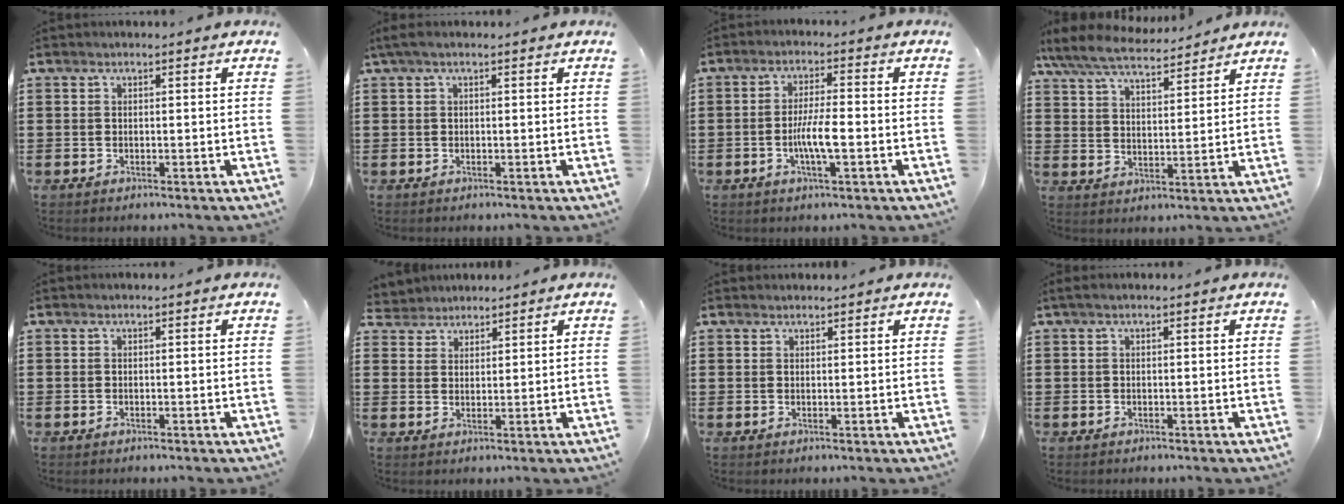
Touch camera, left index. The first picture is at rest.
{"total": 1.2, "force": [0.0, 0.2, 1.1], "torque": [-0.021, -0.001, 0.001]}
{"total": 5.7, "force": [-1.4, 1.1, 5.5], "torque": [-0.106, 0.000, -0.030]}
{"total": 7.4, "force": [6.7, 1.3, 2.9], "torque": [-0.082, -0.027, 0.120]}
{"total": 0.0}
{"total": 2.8, "force": [2.6, 1.0, -0.5], "torque": [-0.003, -0.001, 0.051]}
{"total": 1.0, "force": [1.0, 0.2, 0.1], "torque": [-0.004, 0.000, 0.020]}
{"total": 0.7, "force": [0.2, 0.0, 0.6], "torque": [-0.011, -0.001, 0.004]}